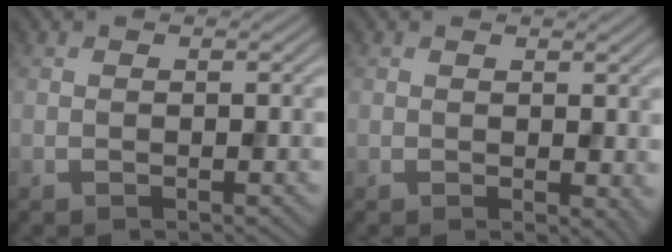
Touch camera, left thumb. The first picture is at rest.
{"total": 2.0, "force": [0.2, 1.2, 1.5], "torque": [-0.016, -0.006, 0.006]}